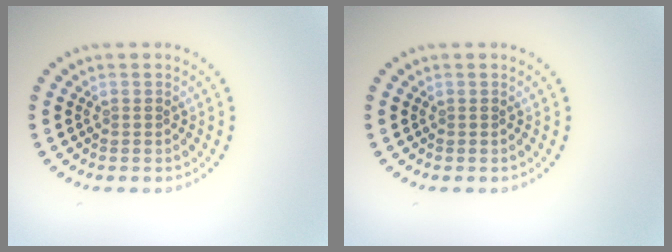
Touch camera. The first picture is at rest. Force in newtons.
{"total": 0.0}